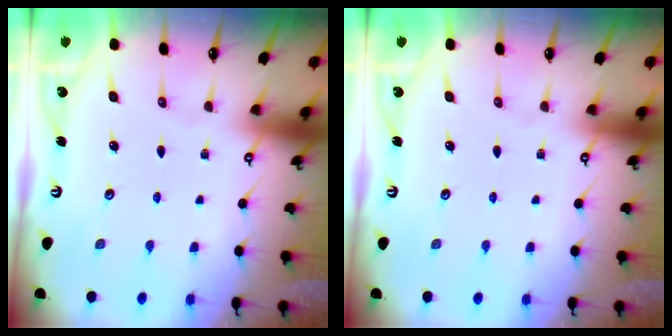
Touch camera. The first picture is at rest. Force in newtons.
{"total": 0.0}